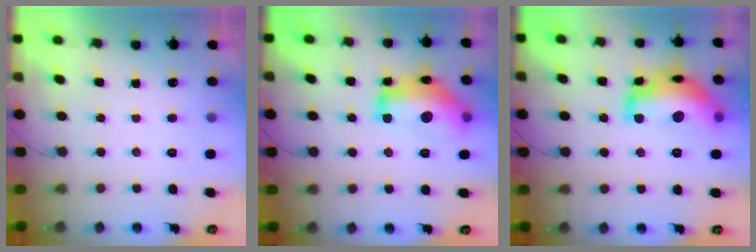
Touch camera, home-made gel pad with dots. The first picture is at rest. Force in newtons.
{"total": 19.0, "press": 19.0, "slide": 1.2}
{"total": 19.5, "press": 19.5, "slide": 1.0}